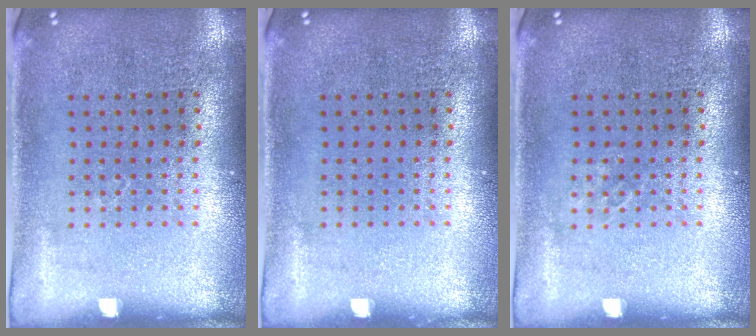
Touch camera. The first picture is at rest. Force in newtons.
{"total": 0.0}
{"total": 0.6, "press": 0.6, "slide": 0.1}